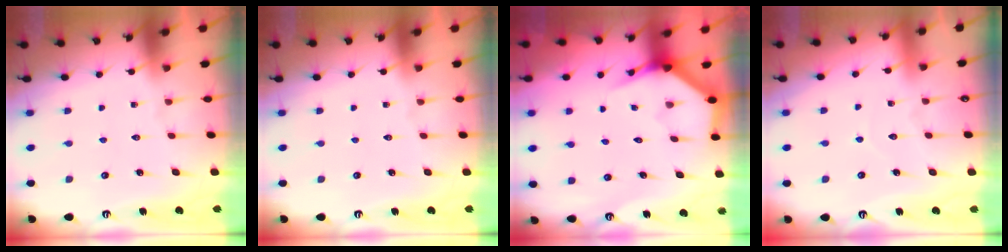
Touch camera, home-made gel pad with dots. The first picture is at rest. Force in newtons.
{"total": 0.0}
{"total": 4.0, "press": 4.0, "slide": 0.2}
{"total": 4.2, "press": 4.2, "slide": 0.4}